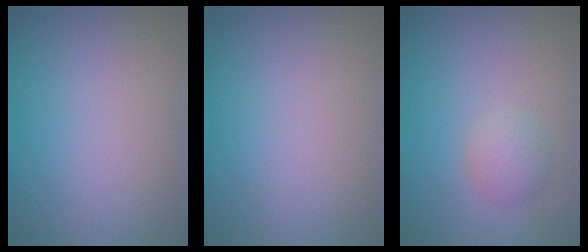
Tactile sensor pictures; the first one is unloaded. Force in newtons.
{"total": 0.0}
{"total": 2.0, "press": 2.0, "slide": 0.0}